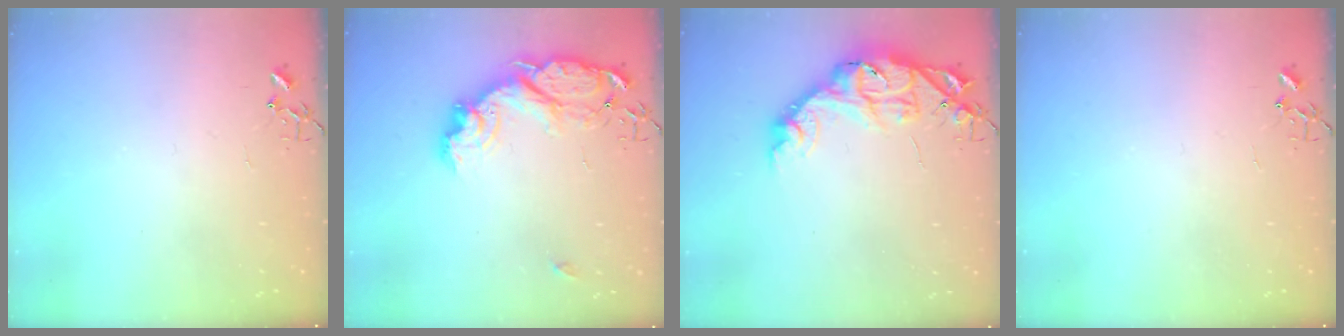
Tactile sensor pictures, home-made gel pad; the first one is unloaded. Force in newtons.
{"total": 18.0, "press": 18.0, "slide": 1.3}
{"total": 12.7, "press": 12.7, "slide": 0.9}
{"total": 0.0}